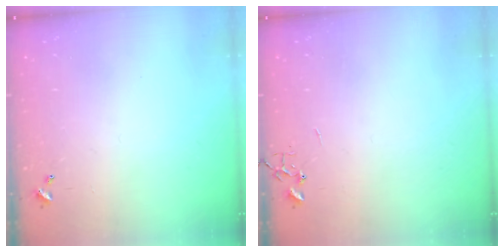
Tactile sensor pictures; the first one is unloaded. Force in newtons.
{"total": 0.0}